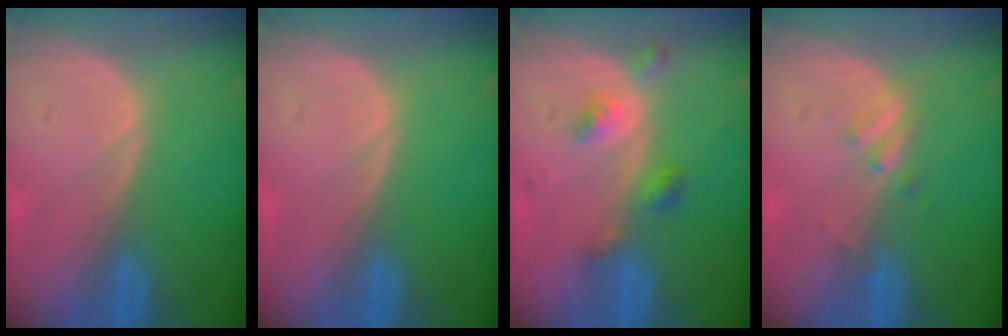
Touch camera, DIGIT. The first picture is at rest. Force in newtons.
{"total": 0.0}
{"total": 4.4, "press": 3.9, "slide": 1.9}
{"total": 1.9, "press": 1.9, "slide": 0.3}